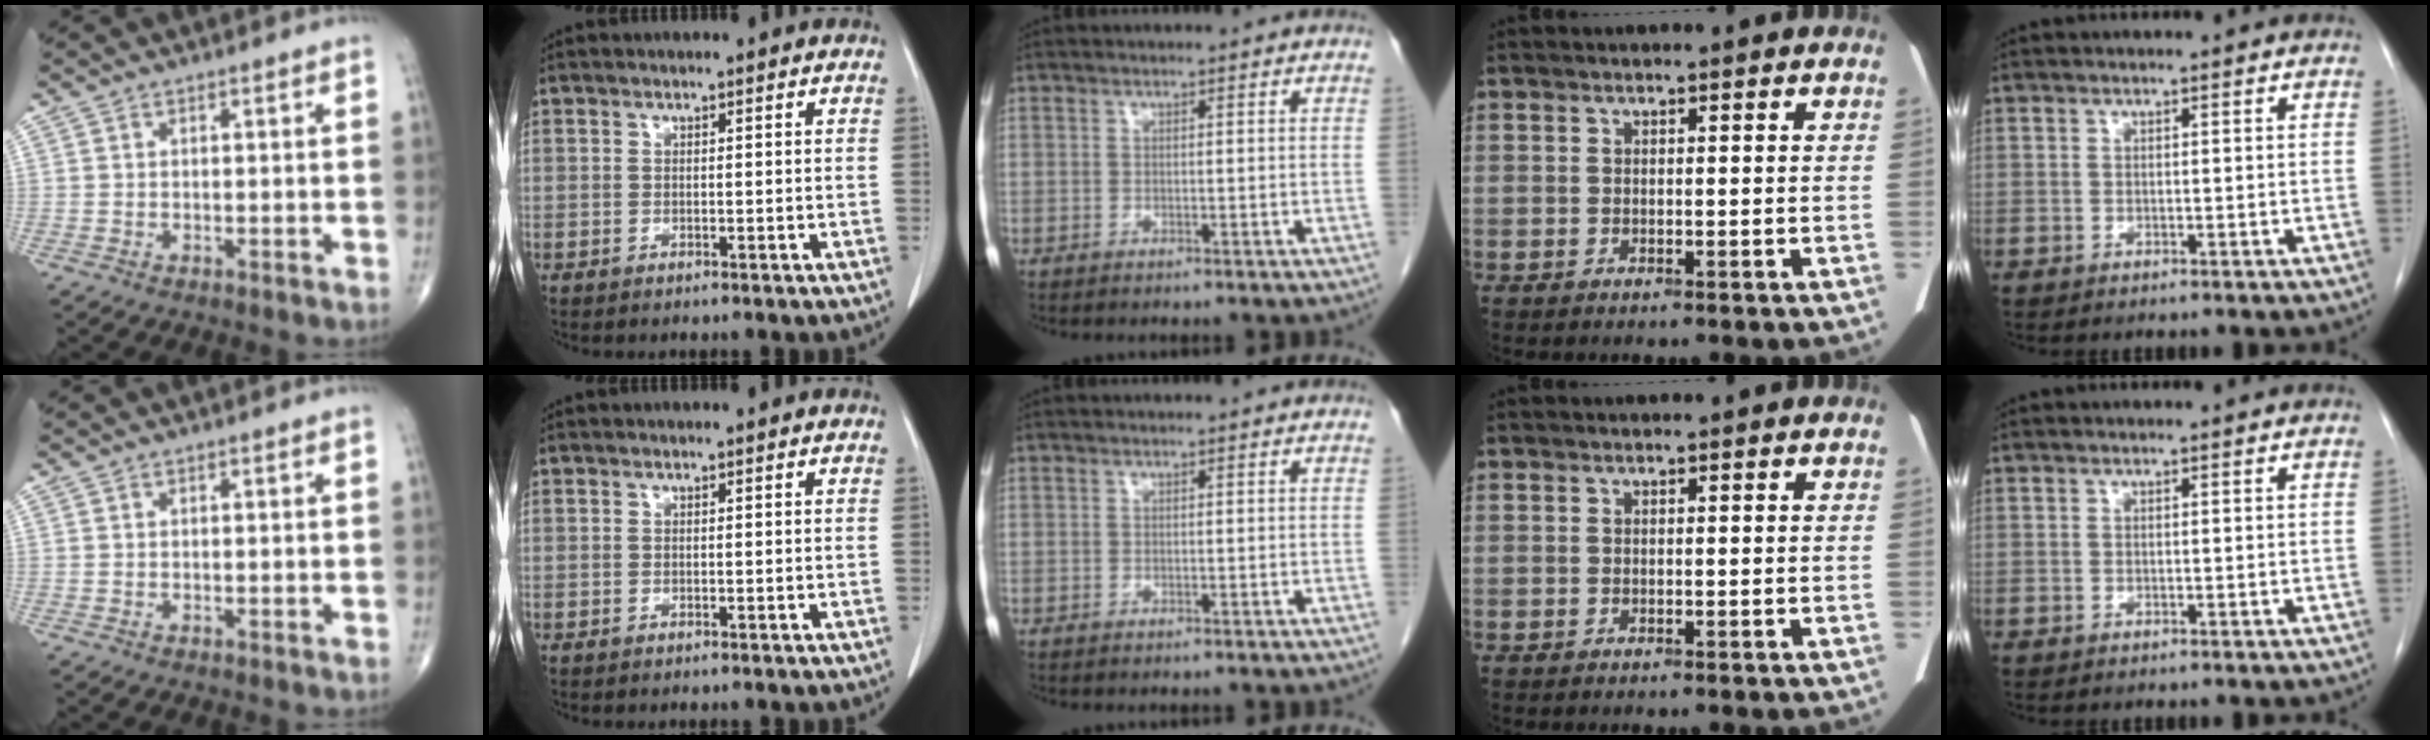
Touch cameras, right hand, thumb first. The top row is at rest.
{}